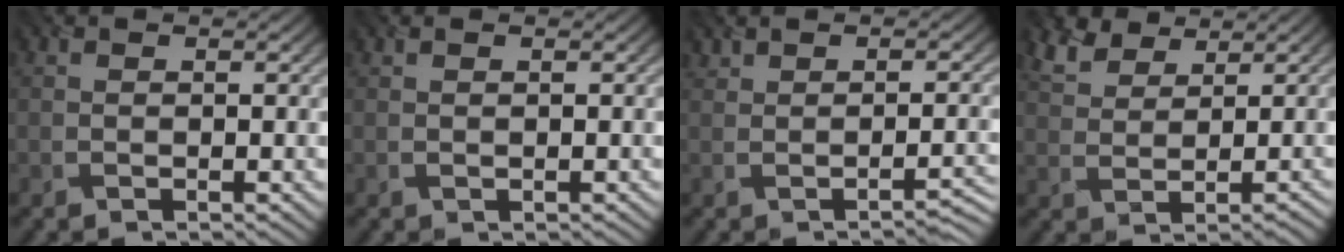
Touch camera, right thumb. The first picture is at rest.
{"total": 0.0}
{"total": 1.9, "force": [-0.7, 0.3, 1.7], "torque": [-0.032, 0.009, -0.011]}
{"total": 4.4, "force": [3.4, 1.9, 2.2], "torque": [-0.057, 0.008, 0.068]}